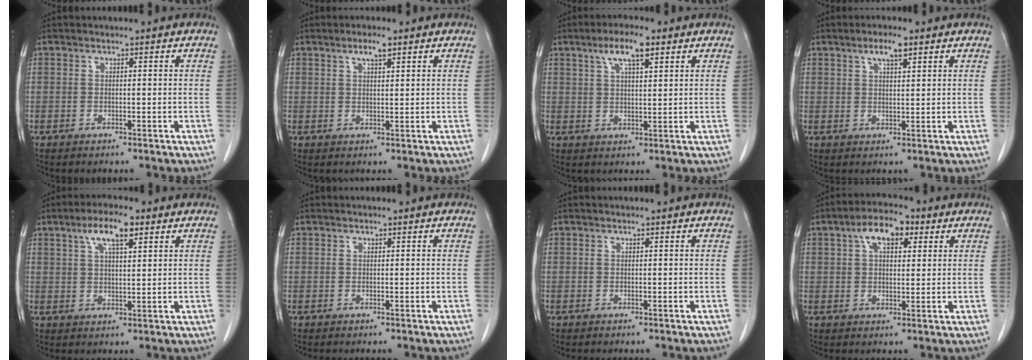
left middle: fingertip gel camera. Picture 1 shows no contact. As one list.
[{"total": 2.7, "force": [1.7, 0.5, 2.0], "torque": [-0.040, 0.003, 0.031]}, {"total": 6.1, "force": [3.5, 1.3, 4.8], "torque": [-0.094, 0.009, 0.061]}, {"total": 3.6, "force": [2.3, 0.8, 2.7], "torque": [-0.054, 0.005, 0.040]}, {"total": 6.6, "force": [3.6, 1.6, 5.2], "torque": [-0.101, 0.010, 0.063]}, {"total": 0.0}, {"total": 0.0}, {"total": 7.1, "force": [3.2, 3.3, 5.4], "torque": [-0.095, 0.022, 0.051]}]